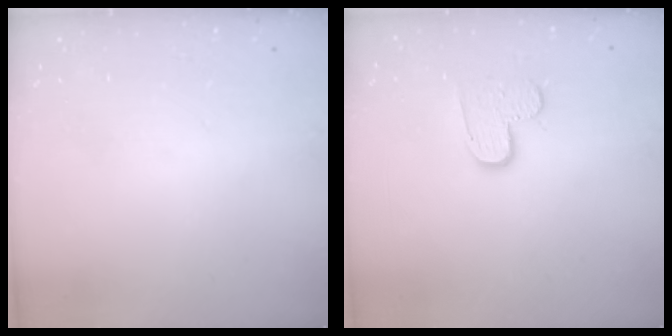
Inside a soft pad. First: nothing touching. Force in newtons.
{"total": 8.5, "press": 8.4, "slide": 0.6}